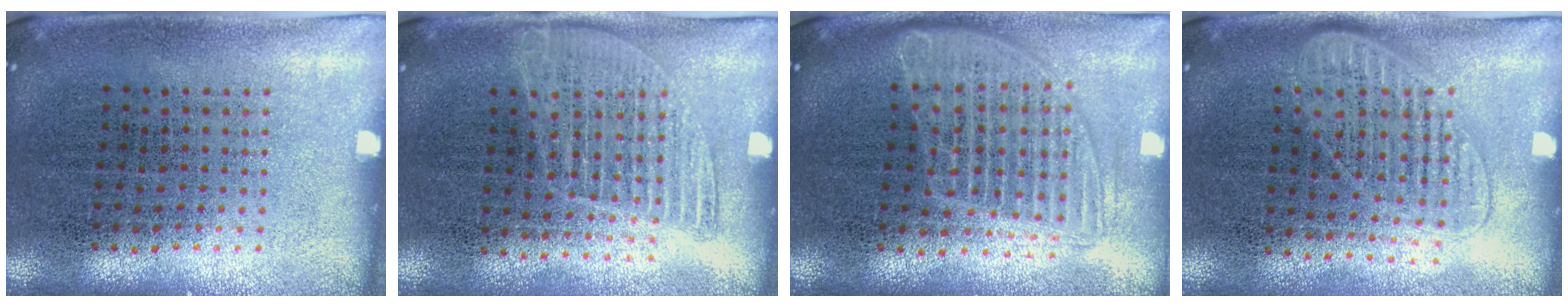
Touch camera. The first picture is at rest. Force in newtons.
{"total": 1.0, "press": 0.9, "slide": 0.5}
{"total": 1.7, "press": 1.5, "slide": 0.9}
{"total": 1.4, "press": 1.2, "slide": 0.6}